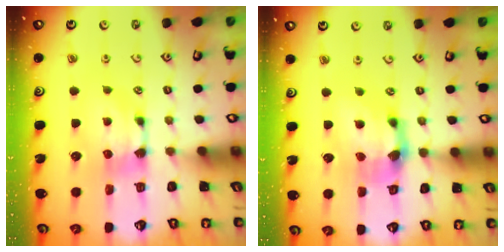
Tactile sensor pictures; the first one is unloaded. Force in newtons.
{"total": 4.3, "press": 3.7, "slide": 2.3}